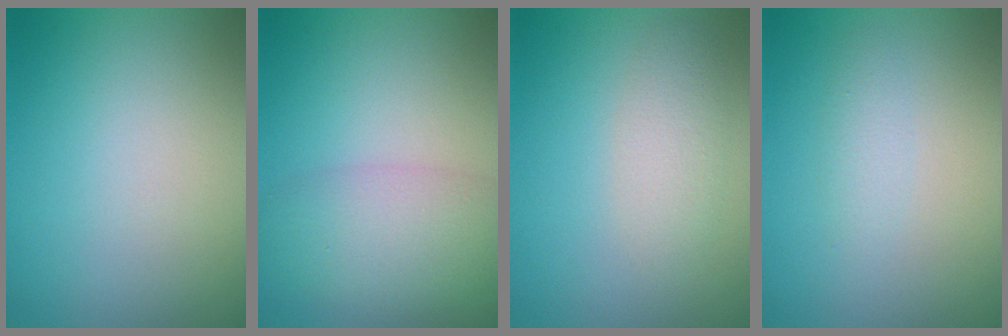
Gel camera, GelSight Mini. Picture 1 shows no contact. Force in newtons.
{"total": 4.7, "press": 4.7, "slide": 0.2}
{"total": 2.3, "press": 2.3, "slide": 0.1}
{"total": 1.1, "press": 1.1, "slide": 0.0}